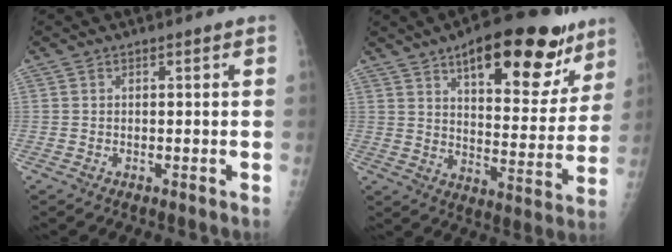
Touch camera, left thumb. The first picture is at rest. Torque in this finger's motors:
{"motor_torque": [0.75, 0.62, 1.40, -1.36, 0.15]}